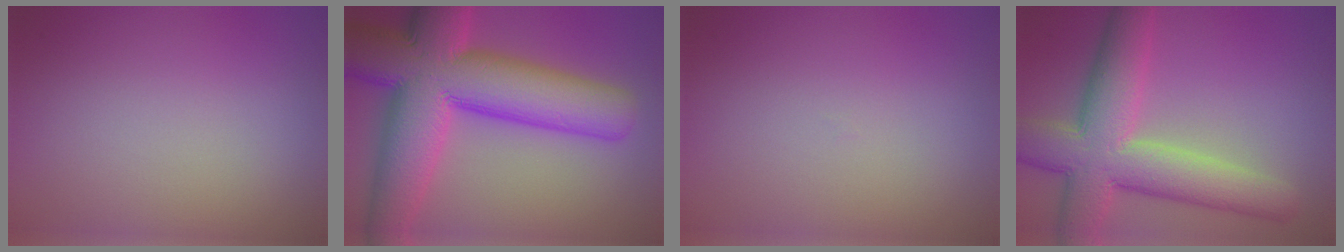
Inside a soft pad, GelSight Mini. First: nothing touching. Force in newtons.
{"total": 15.0, "press": 15.0, "slide": 0.4}
{"total": 0.0}
{"total": 9.9, "press": 9.9, "slide": 0.6}